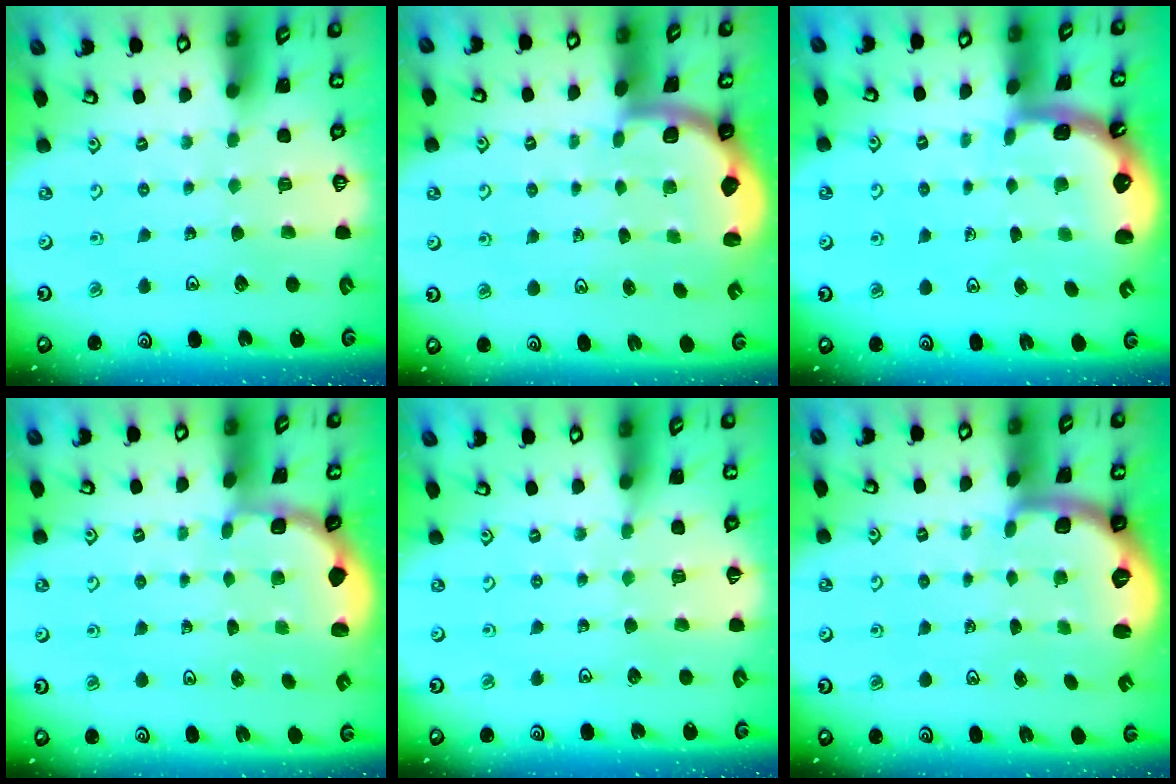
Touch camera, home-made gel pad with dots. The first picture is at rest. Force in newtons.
{"total": 1.9, "press": 1.8, "slide": 0.5}
{"total": 1.4, "press": 1.4, "slide": 0.1}
{"total": 1.9, "press": 1.8, "slide": 0.8}
{"total": 2.7, "press": 2.7, "slide": 0.4}
{"total": 1.9, "press": 1.8, "slide": 0.4}